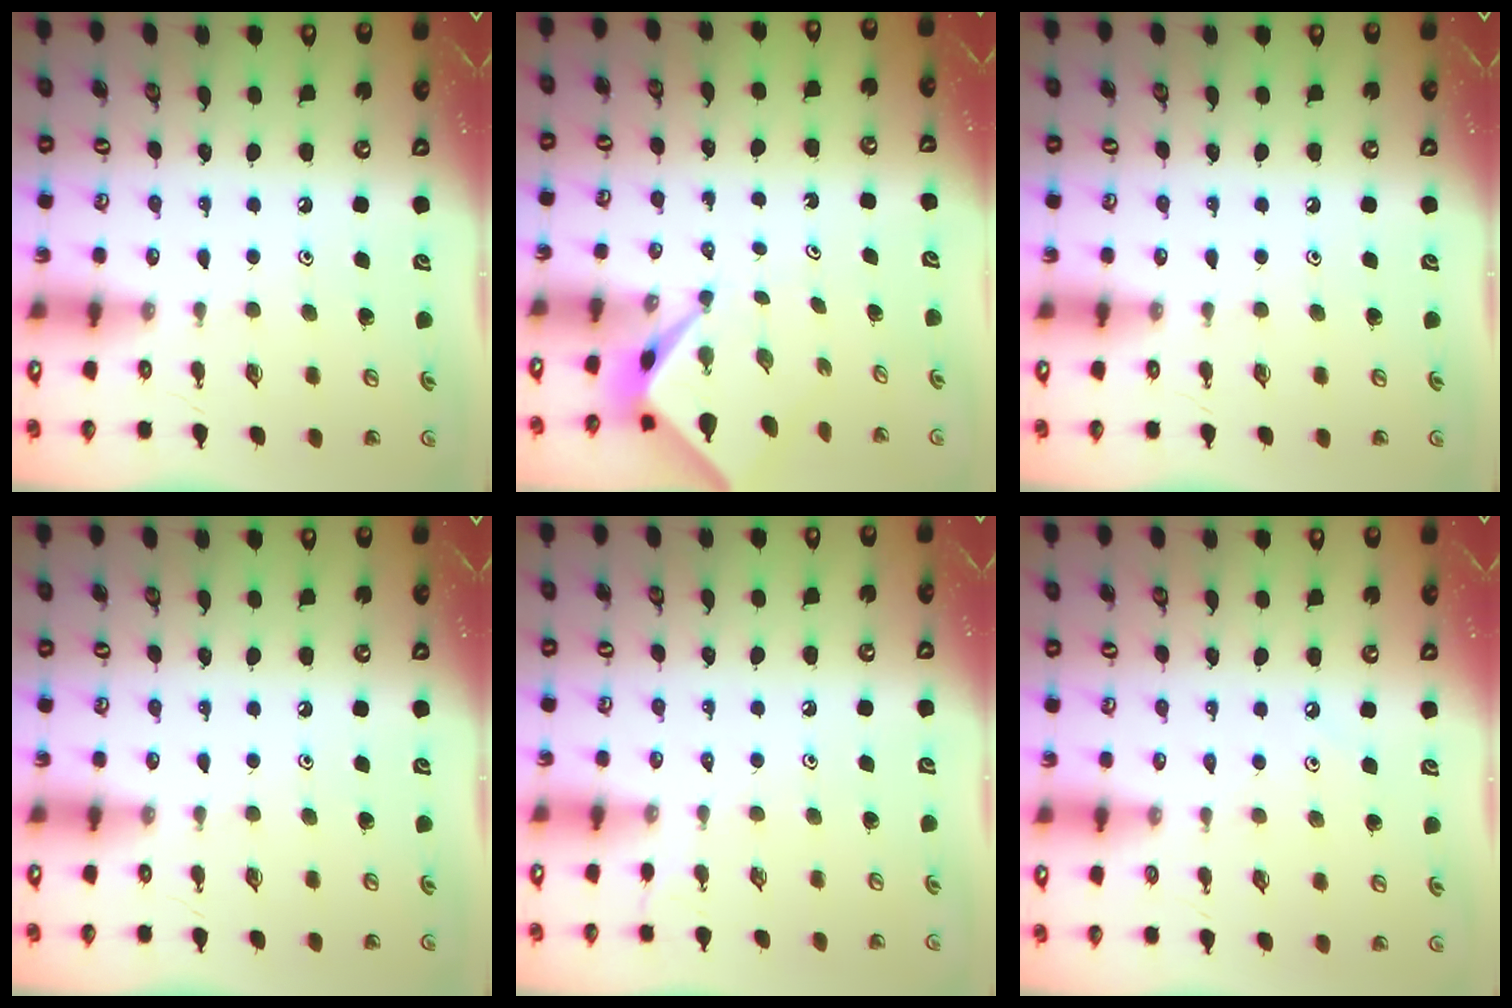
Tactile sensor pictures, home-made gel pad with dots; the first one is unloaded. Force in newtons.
{"total": 2.1, "press": 2.1, "slide": 0.3}
{"total": 0.0}
{"total": 0.0}
{"total": 1.1, "press": 1.1, "slide": 0.3}
{"total": 2.9, "press": 2.9, "slide": 0.4}